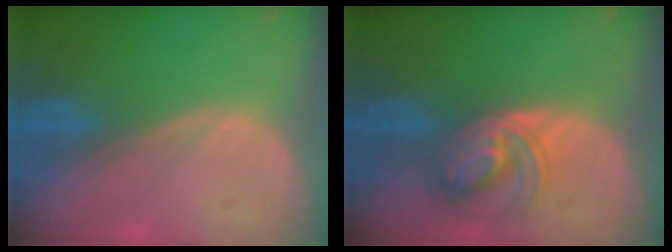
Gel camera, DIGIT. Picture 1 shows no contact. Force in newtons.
{"total": 5.6, "press": 5.6, "slide": 0.3}